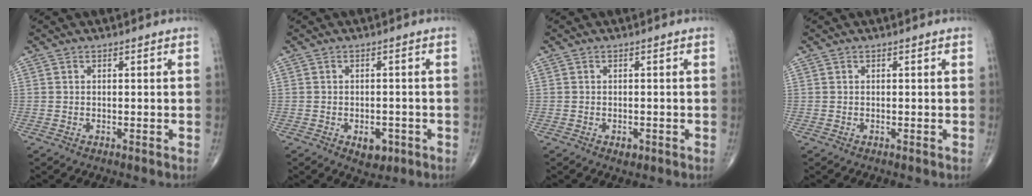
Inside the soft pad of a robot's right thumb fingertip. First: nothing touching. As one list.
[{"total": 3.9, "force": [-1.7, 2.5, 2.5], "torque": [-0.017, 0.006, -0.016]}, {"total": 1.3, "force": [-0.6, 0.9, 0.8], "torque": [-0.006, 0.002, -0.006]}, {"total": 0.0}]